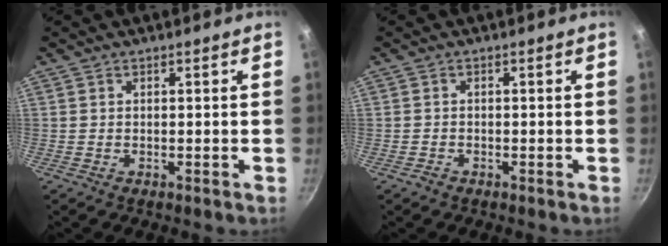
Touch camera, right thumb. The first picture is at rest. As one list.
[{"total": 0.8, "force": [-0.7, 0.5, 0.1], "torque": [-0.008, 0.007, -0.013]}]